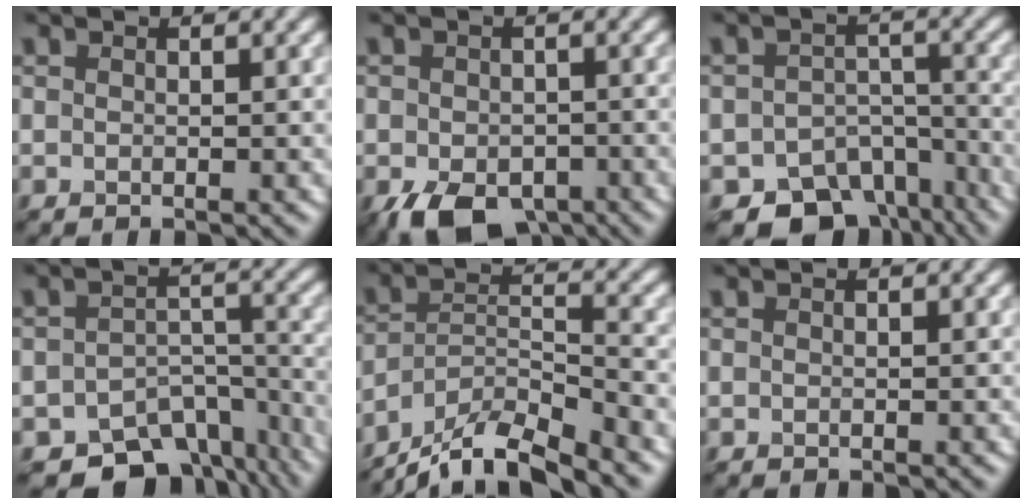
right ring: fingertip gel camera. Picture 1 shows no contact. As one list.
[{"total": 6.8, "force": [-3.8, 4.1, 3.8], "torque": [-0.071, -0.020, -0.054]}, {"total": 8.7, "force": [-6.4, 5.3, 2.7], "torque": [-0.016, -0.008, -0.085]}, {"total": 9.0, "force": [-6.9, 4.8, 3.2], "torque": [-0.033, -0.007, -0.093]}, {"total": 8.3, "force": [-7.2, 1.8, 3.7], "torque": [-0.065, 0.002, -0.129]}, {"total": 0.0}]